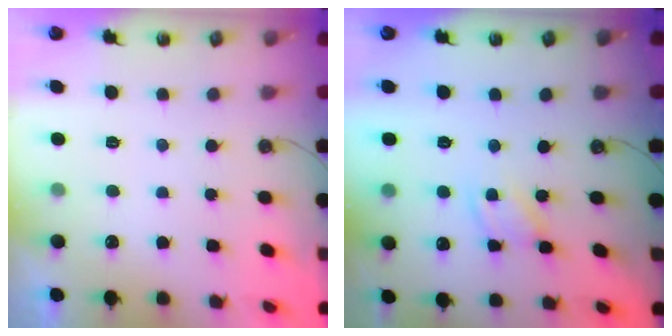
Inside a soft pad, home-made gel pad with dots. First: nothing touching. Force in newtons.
{"total": 5.8, "press": 5.8, "slide": 0.5}